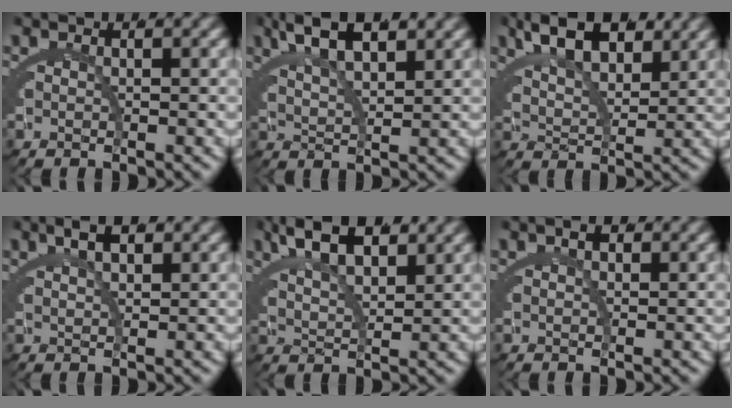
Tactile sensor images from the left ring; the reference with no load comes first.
{"total": 5.5, "force": [3.9, 1.4, 3.6], "torque": [-0.068, 0.004, 0.071]}
{"total": 7.7, "force": [4.7, 3.9, 4.7], "torque": [-0.081, 0.010, 0.070]}
{"total": 3.3, "force": [2.4, 0.6, 2.2], "torque": [-0.030, 0.005, 0.045]}
{"total": 6.1, "force": [4.1, 2.3, 3.9], "torque": [-0.072, 0.004, 0.071]}
{"total": 1.3, "force": [0.8, 0.4, 0.9], "torque": [-0.016, -0.001, 0.015]}